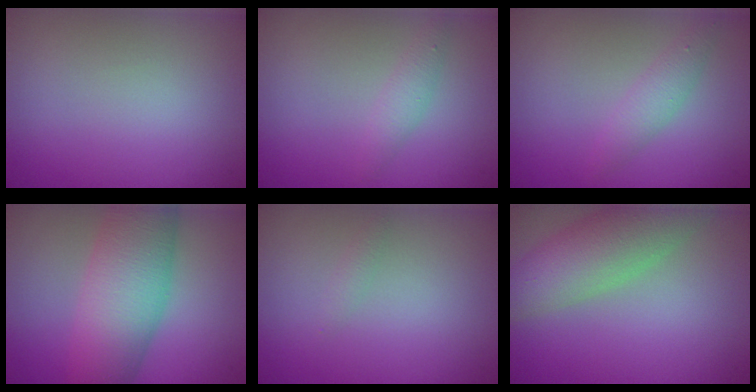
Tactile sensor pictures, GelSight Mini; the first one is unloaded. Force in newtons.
{"total": 1.4, "press": 1.4, "slide": 0.0}
{"total": 1.8, "press": 1.8, "slide": 0.1}
{"total": 8.4, "press": 8.4, "slide": 0.1}
{"total": 0.7, "press": 0.7, "slide": 0.0}
{"total": 6.2, "press": 6.2, "slide": 0.4}